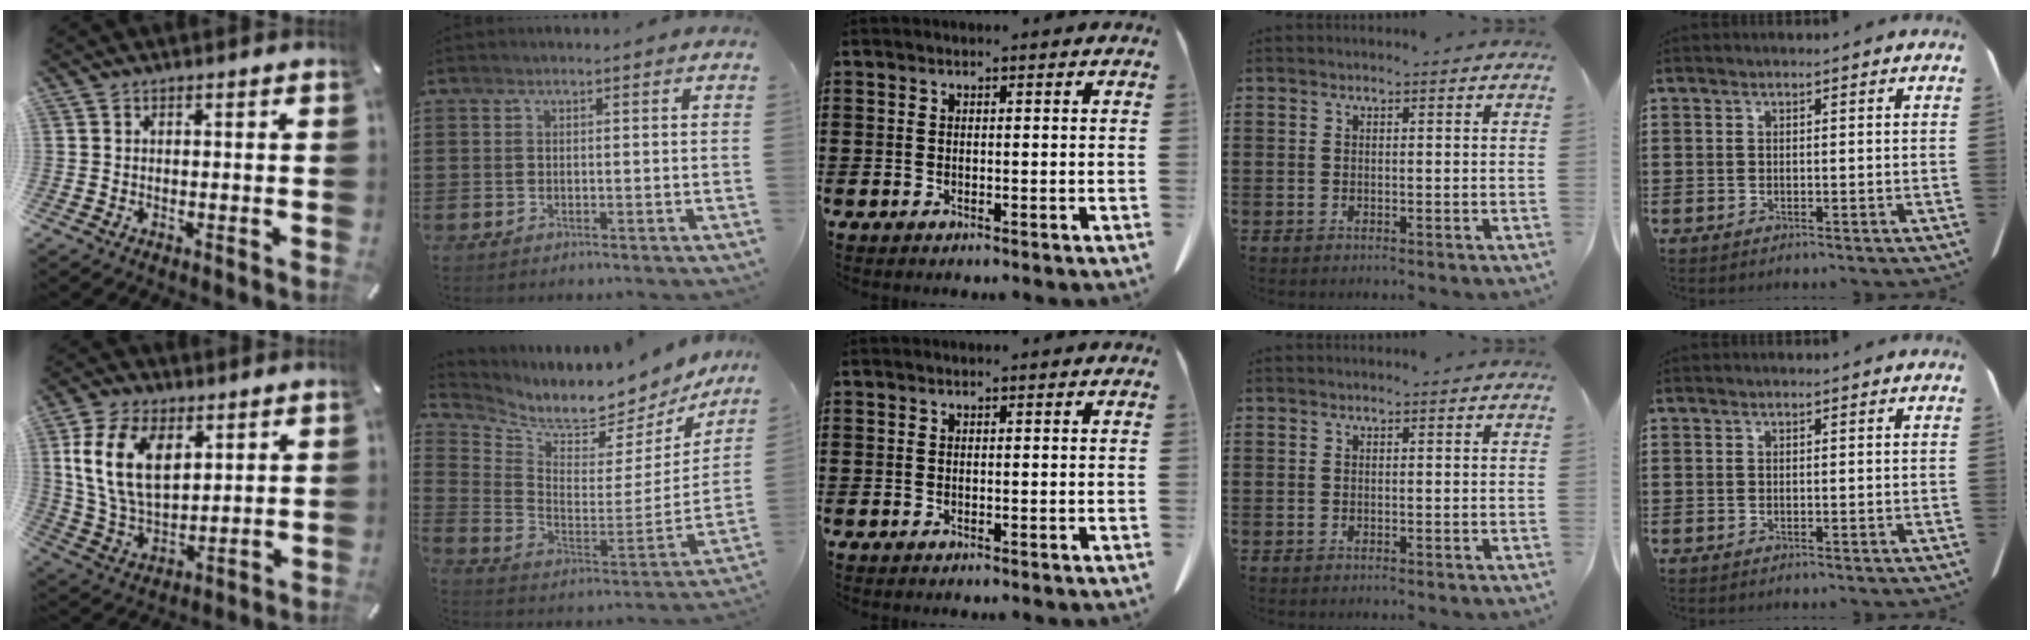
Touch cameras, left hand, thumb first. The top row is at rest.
{"thumb": {"total": 14.8, "force": [5.3, 9.6, 10.0], "torque": [-0.222, -0.004, 0.095]}, "index": {"total": 6.1, "force": [5.7, 1.3, 1.8], "torque": [-0.054, -0.069, 0.090]}}